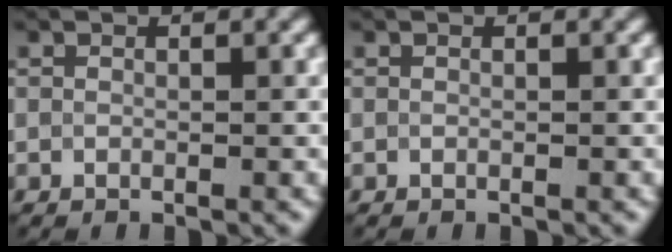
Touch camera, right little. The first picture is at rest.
{"total": 0.0}